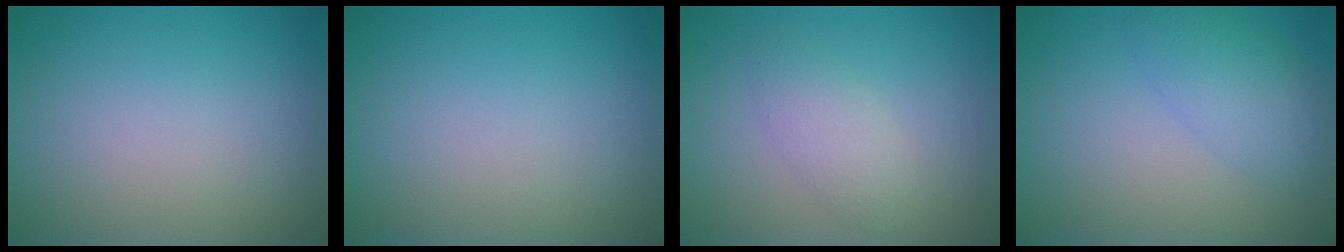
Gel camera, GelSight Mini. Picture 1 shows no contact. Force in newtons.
{"total": 0.0}
{"total": 2.2, "press": 2.2, "slide": 0.0}
{"total": 3.3, "press": 3.3, "slide": 0.2}